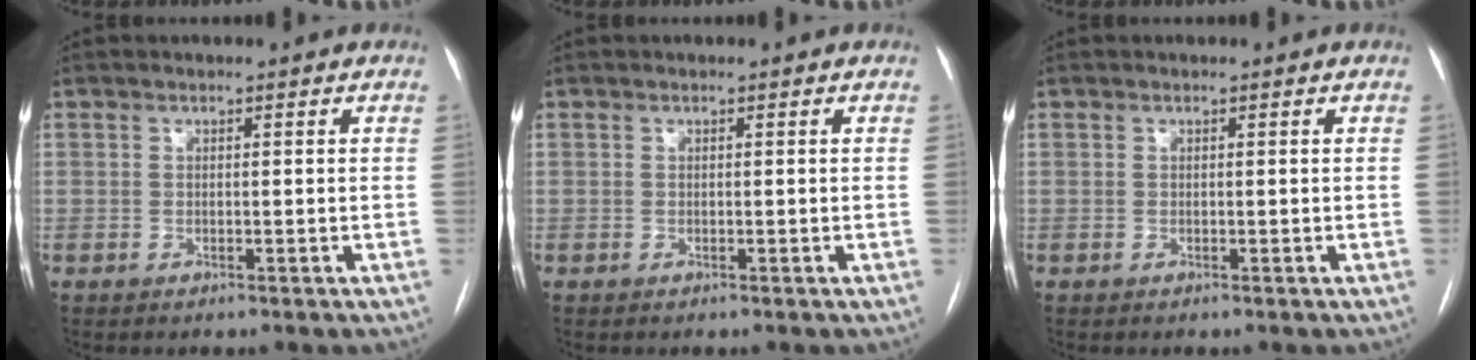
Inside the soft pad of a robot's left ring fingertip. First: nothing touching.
{"total": 0.0}
{"total": 0.0}